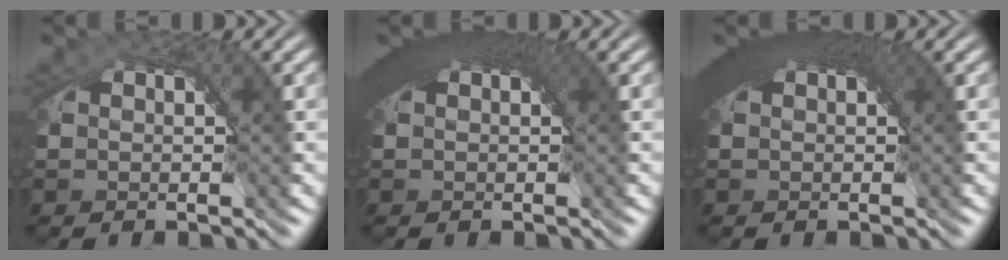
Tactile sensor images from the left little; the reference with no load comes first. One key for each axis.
{"total": 5.7, "fx": 1.8, "fy": 2.0, "fz": 5.0, "tx": -0.058, "ty": 0.017, "tz": 0.020}
{"total": 6.1, "fx": 2.0, "fy": 2.2, "fz": 5.4, "tx": -0.064, "ty": 0.018, "tz": 0.021}